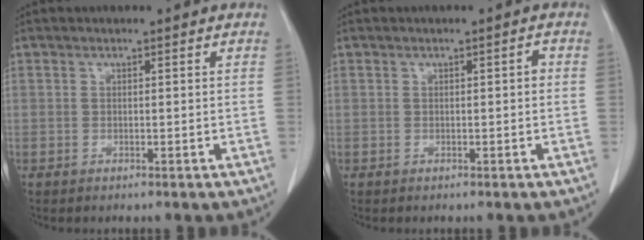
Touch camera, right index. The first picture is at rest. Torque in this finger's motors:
{"motor_torque": [0.11, -0.07, 0.01, 0.01]}